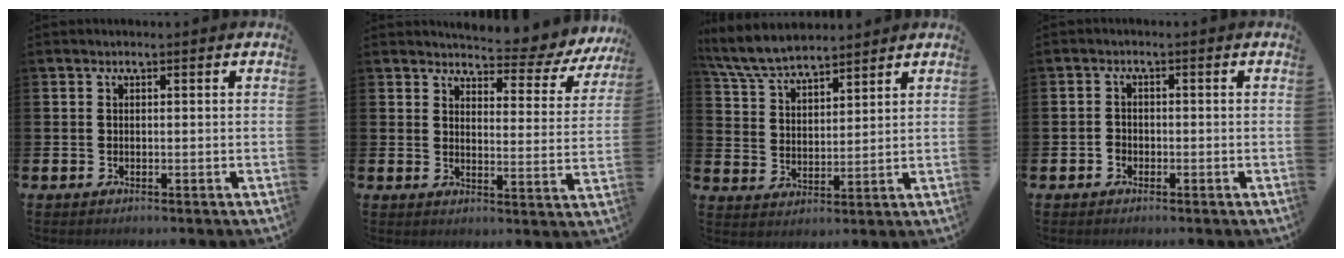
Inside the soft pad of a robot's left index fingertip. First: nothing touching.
{"total": 5.1, "force": [4.9, 1.2, 1.0], "torque": [-0.027, -0.047, 0.078]}
{"total": 7.0, "force": [6.6, 1.4, 1.8], "torque": [-0.060, -0.024, 0.122]}
{"total": 1.5, "force": [-0.8, 1.2, 0.3], "torque": [0.000, 0.001, -0.020]}